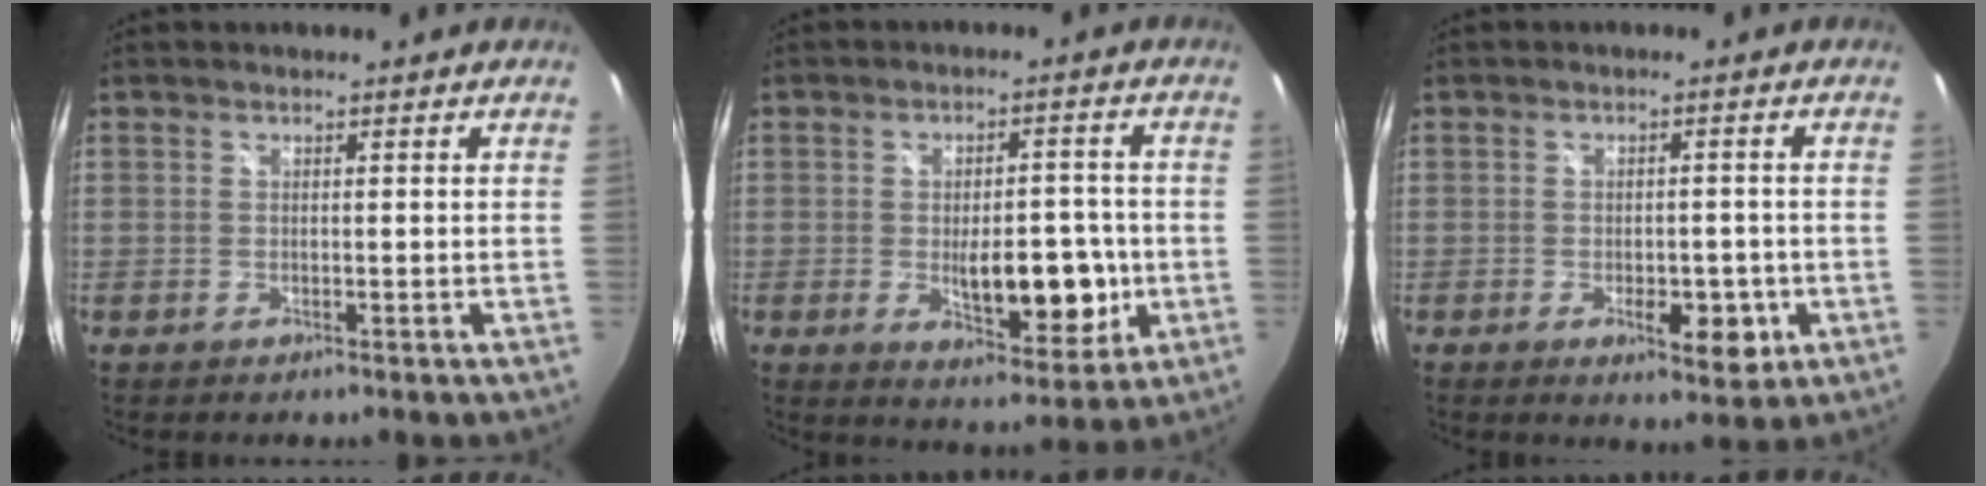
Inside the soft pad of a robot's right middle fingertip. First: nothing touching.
{"total": 10.9, "force": [-2.2, 5.1, 9.4], "torque": [-0.145, -0.009, -0.020]}
{"total": 6.2, "force": [-2.4, 2.9, 4.9], "torque": [-0.078, -0.007, -0.026]}